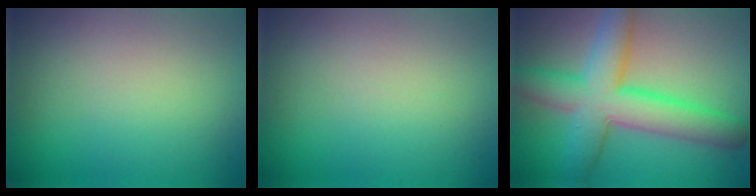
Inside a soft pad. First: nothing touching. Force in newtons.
{"total": 0.0}
{"total": 7.9, "press": 7.9, "slide": 0.2}